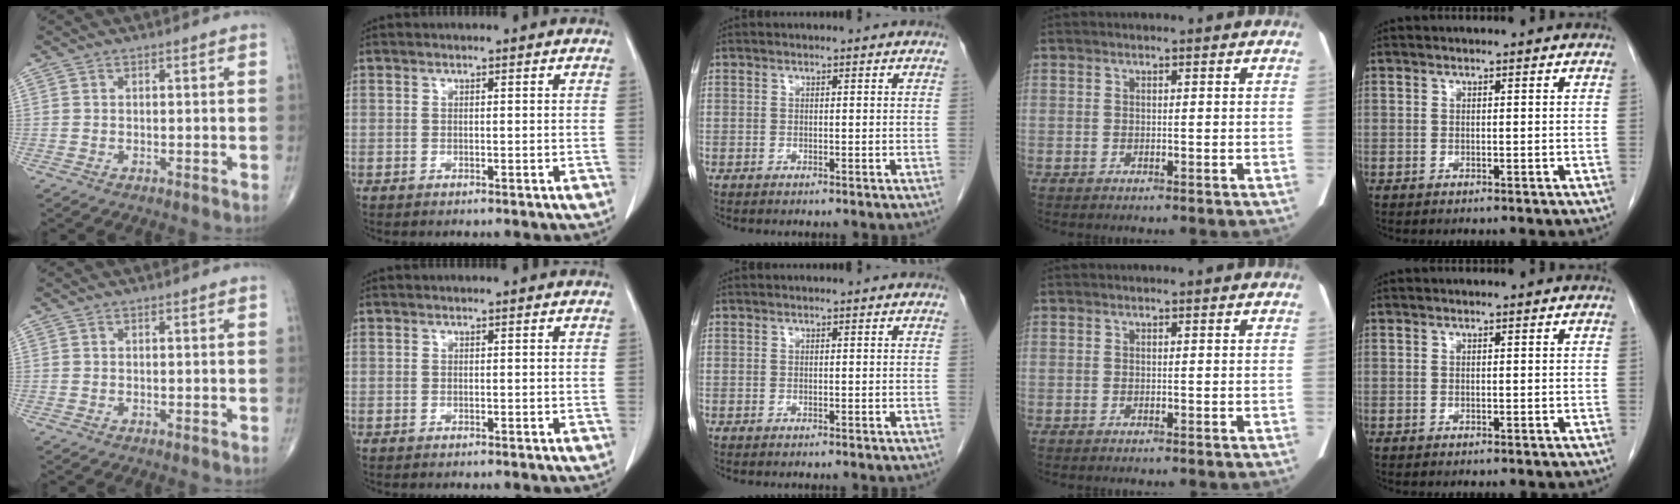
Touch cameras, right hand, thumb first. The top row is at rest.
{}